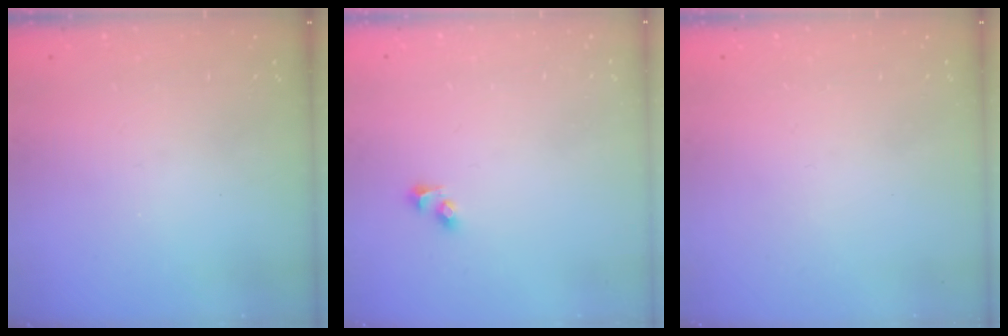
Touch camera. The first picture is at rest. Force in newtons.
{"total": 2.7, "press": 2.4, "slide": 1.1}
{"total": 0.0}